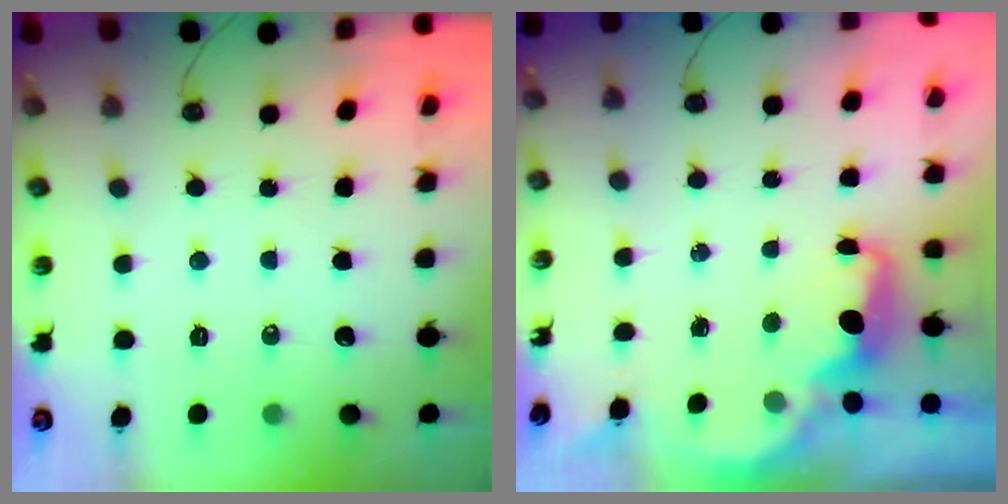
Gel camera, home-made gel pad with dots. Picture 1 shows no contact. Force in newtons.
{"total": 1.8, "press": 1.6, "slide": 0.7}